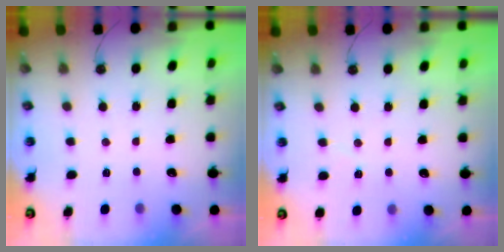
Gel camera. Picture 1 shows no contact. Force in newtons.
{"total": 2.9, "press": 2.7, "slide": 1.1}